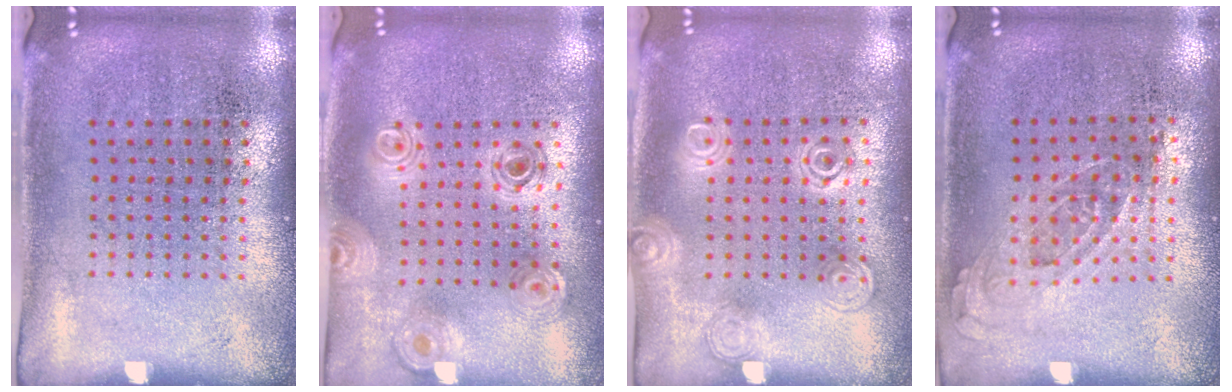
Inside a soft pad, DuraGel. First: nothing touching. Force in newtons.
{"total": 0.8, "press": 0.8, "slide": 0.1}
{"total": 1.2, "press": 1.2, "slide": 0.3}
{"total": 0.6, "press": 0.6, "slide": 0.3}